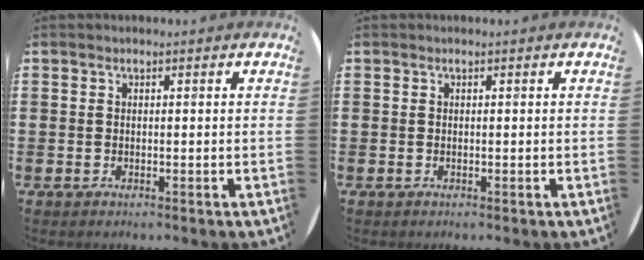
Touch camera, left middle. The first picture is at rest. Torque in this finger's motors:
{"motor_torque": [-0.08, 0.07, 0.01, 0.00]}